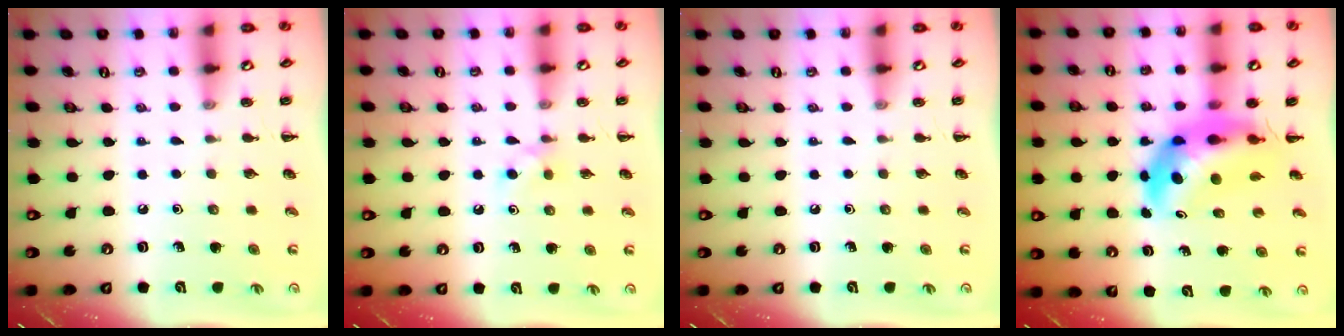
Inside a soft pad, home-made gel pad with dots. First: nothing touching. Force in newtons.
{"total": 3.8, "press": 3.6, "slide": 1.1}
{"total": 0.0}
{"total": 8.7, "press": 8.3, "slide": 2.3}